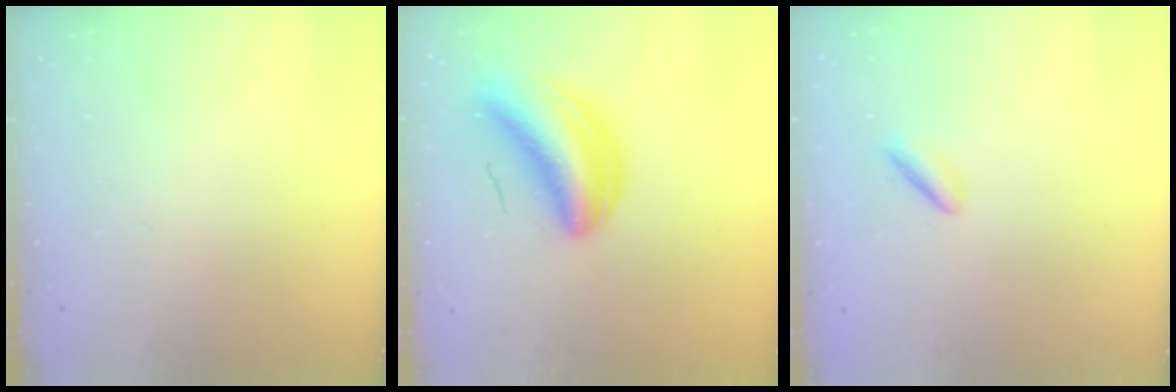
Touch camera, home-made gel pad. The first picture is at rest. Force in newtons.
{"total": 9.7, "press": 9.2, "slide": 3.2}
{"total": 1.8, "press": 1.7, "slide": 0.6}